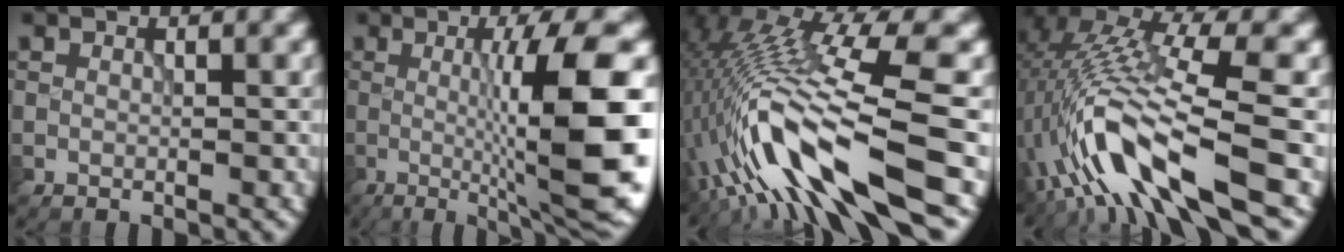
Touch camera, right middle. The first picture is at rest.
{"total": 13.0, "force": [-1.2, 2.2, 12.8], "torque": [-0.166, 0.007, -0.016]}
{"total": 14.6, "force": [-4.6, 3.9, 13.3], "torque": [-0.254, -0.003, -0.064]}
{"total": 11.3, "force": [-3.5, 2.9, 10.3], "torque": [-0.200, 0.012, -0.061]}